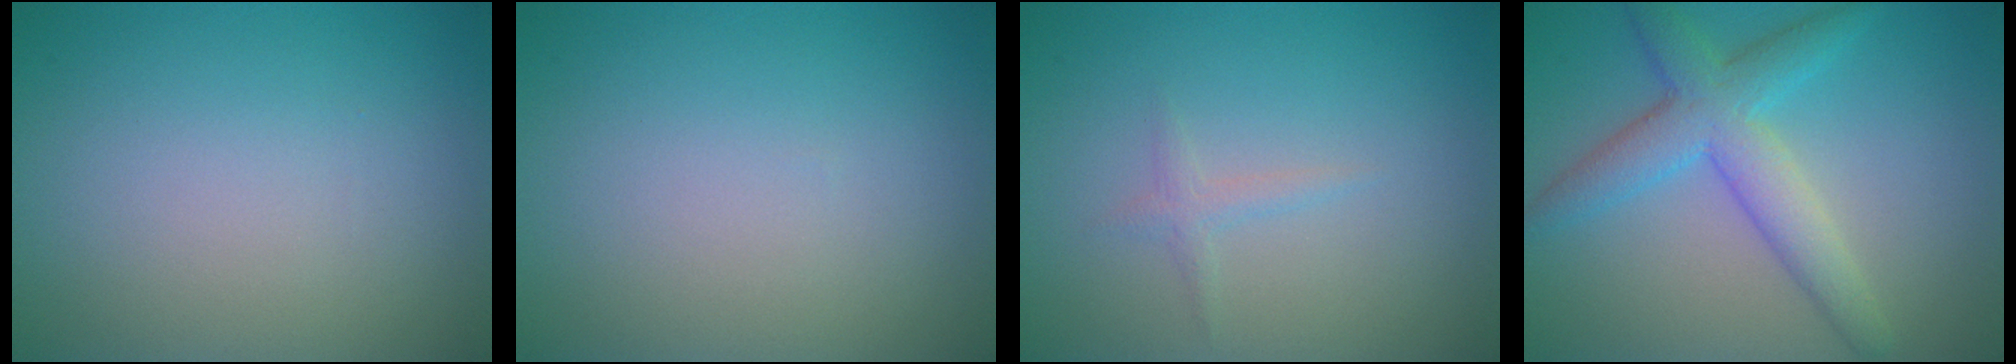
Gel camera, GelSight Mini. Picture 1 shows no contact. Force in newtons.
{"total": 0.0}
{"total": 1.0, "press": 1.0, "slide": 0.1}
{"total": 5.1, "press": 5.1, "slide": 0.1}